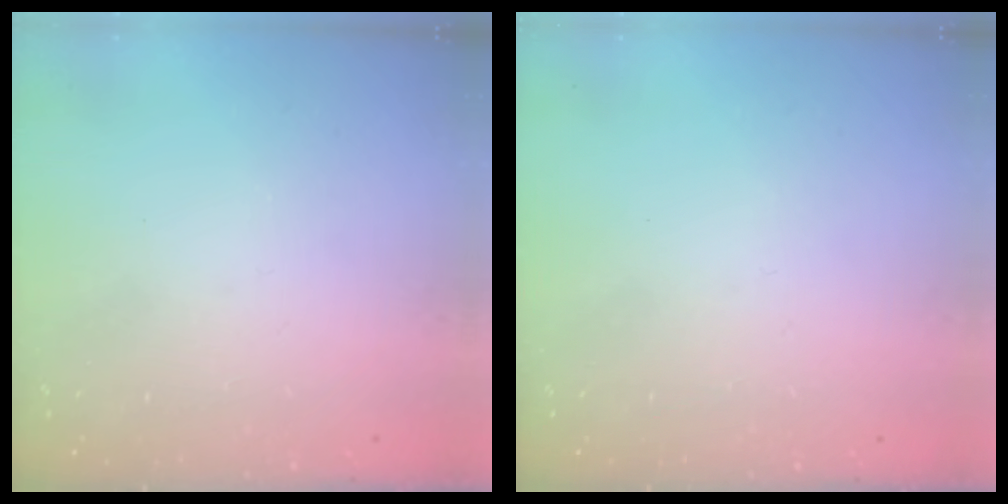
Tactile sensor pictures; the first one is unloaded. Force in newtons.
{"total": 0.0}